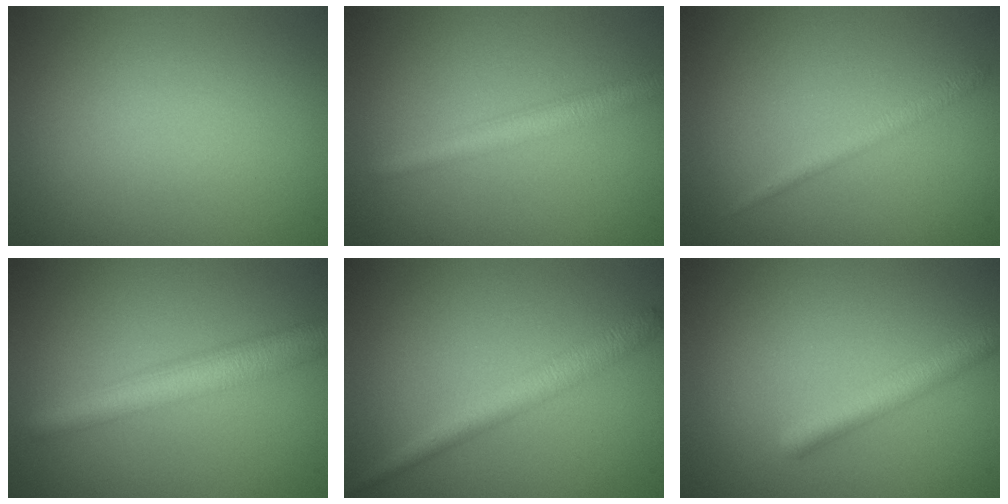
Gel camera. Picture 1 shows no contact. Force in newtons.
{"total": 2.7, "press": 2.7, "slide": 0.1}
{"total": 1.4, "press": 1.4, "slide": 0.0}
{"total": 4.8, "press": 4.8, "slide": 0.1}
{"total": 2.9, "press": 2.9, "slide": 0.0}
{"total": 2.8, "press": 2.8, "slide": 0.2}